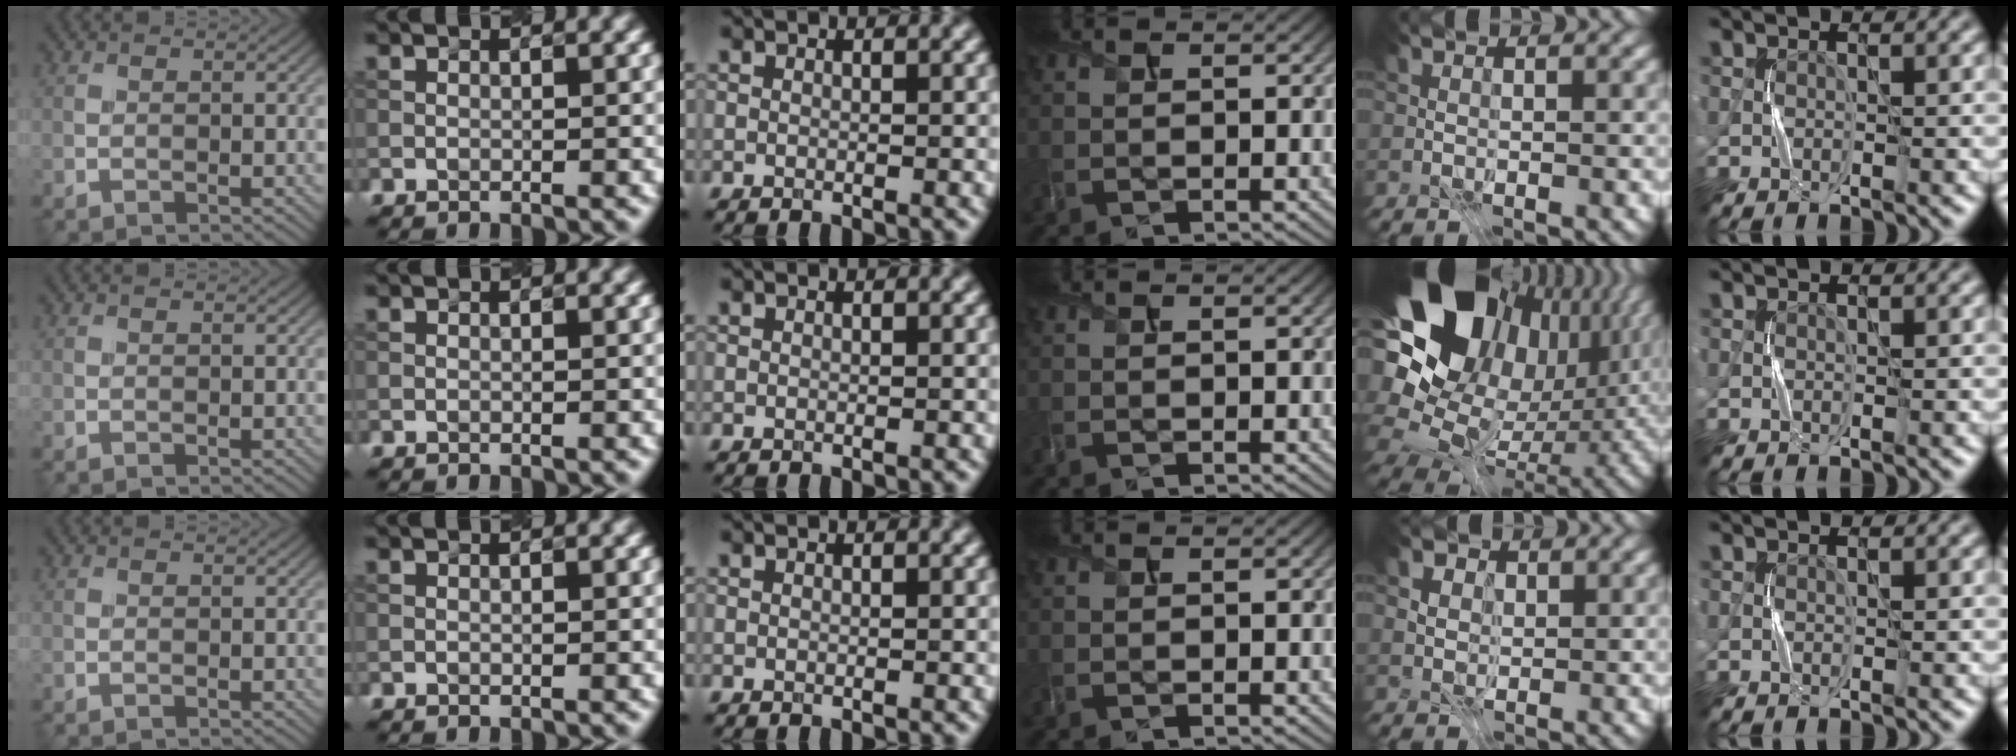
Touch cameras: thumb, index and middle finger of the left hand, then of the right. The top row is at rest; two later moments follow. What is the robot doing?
{"motion": "press", "object": "joystick"}